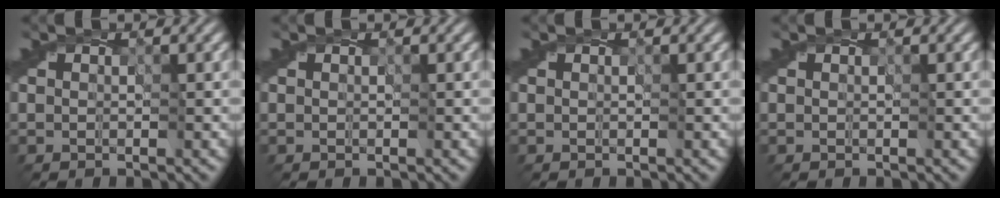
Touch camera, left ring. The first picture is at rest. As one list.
[{"total": 0.0}, {"total": 0.0}, {"total": 0.0}]